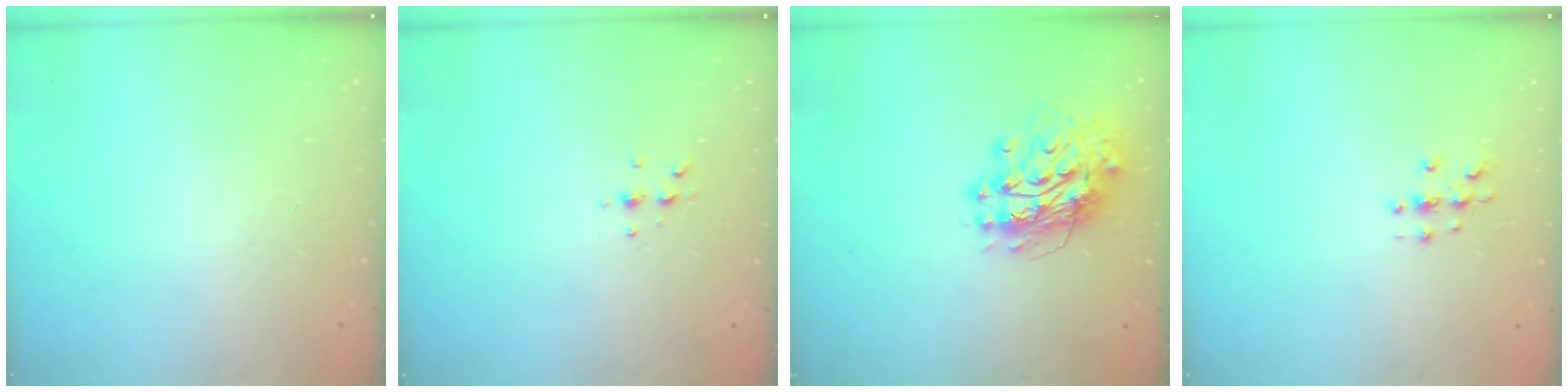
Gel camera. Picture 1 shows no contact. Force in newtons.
{"total": 4.4, "press": 4.3, "slide": 0.5}
{"total": 13.6, "press": 13.6, "slide": 1.4}
{"total": 3.0, "press": 3.0, "slide": 0.3}